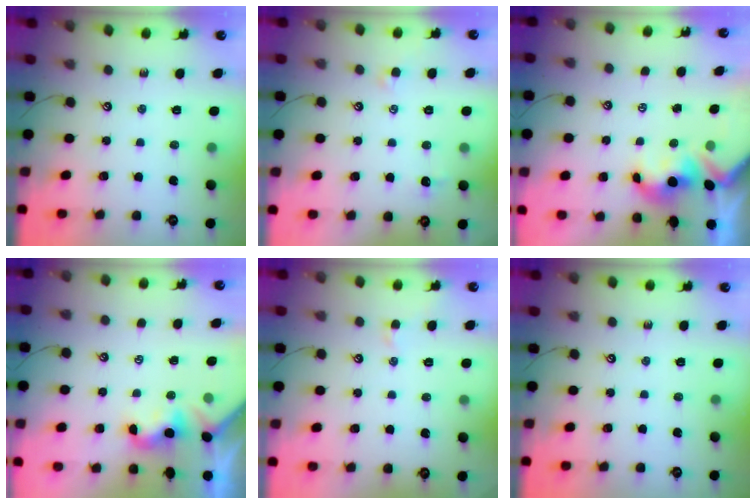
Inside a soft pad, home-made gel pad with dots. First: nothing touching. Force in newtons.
{"total": 0.6, "press": 0.4, "slide": 0.4}
{"total": 2.2, "press": 2.1, "slide": 0.7}
{"total": 1.9, "press": 1.8, "slide": 0.5}
{"total": 0.0}
{"total": 0.0}